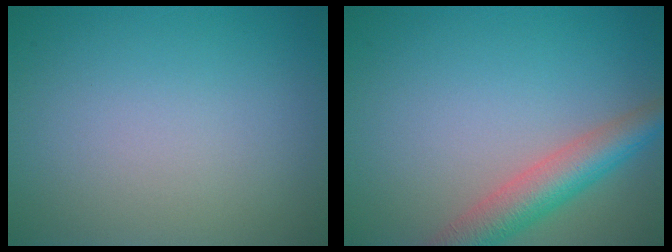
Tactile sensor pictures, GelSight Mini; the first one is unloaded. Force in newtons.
{"total": 6.0, "press": 6.0, "slide": 0.2}